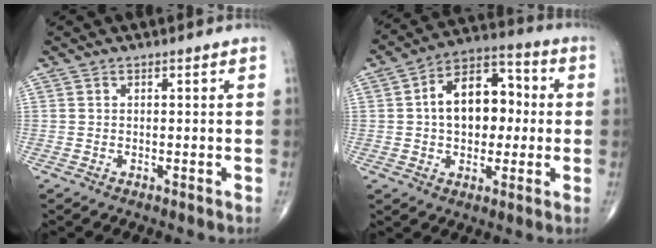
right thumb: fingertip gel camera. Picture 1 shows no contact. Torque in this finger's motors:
{"motor_torque": [-0.06, 0.37, 0.22, 0.08, 0.14]}